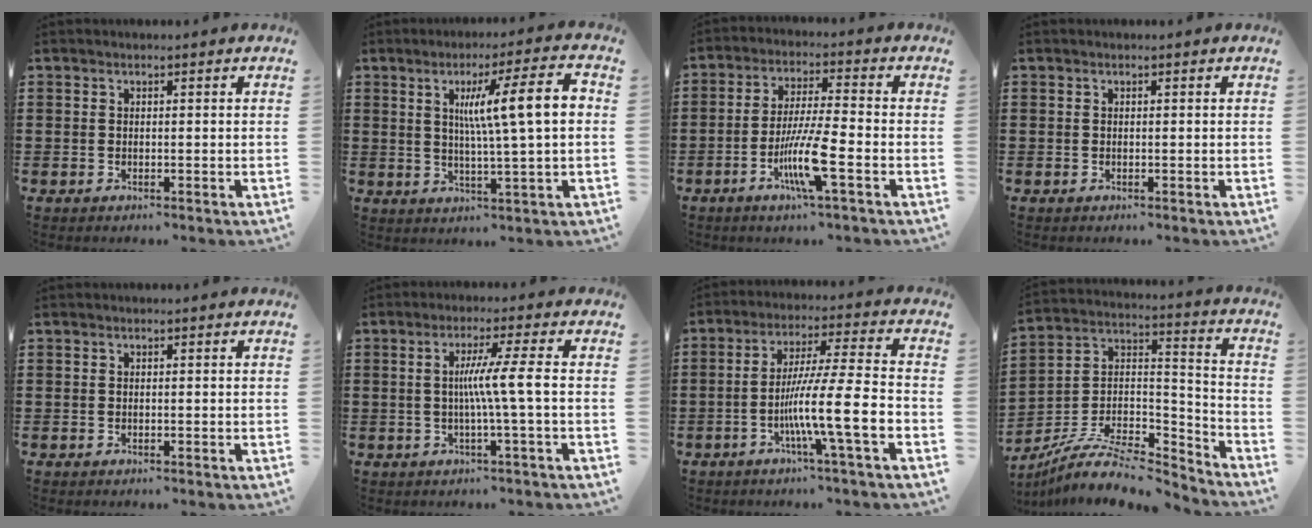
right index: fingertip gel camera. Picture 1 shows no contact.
{"total": 11.0, "force": [1.9, 0.7, 10.8], "torque": [-0.184, -0.003, 0.023]}
{"total": 9.2, "force": [-3.6, 0.9, 8.4], "torque": [-0.168, -0.015, -0.071]}
{"total": 0.0}
{"total": 0.0}
{"total": 6.2, "force": [-0.6, -1.0, 6.1], "torque": [-0.111, -0.009, -0.018]}
{"total": 11.4, "force": [-3.9, 0.5, 10.7], "torque": [-0.192, -0.005, -0.074]}
{"total": 10.2, "force": [-8.2, 3.6, 4.9], "torque": [-0.097, 0.013, -0.163]}